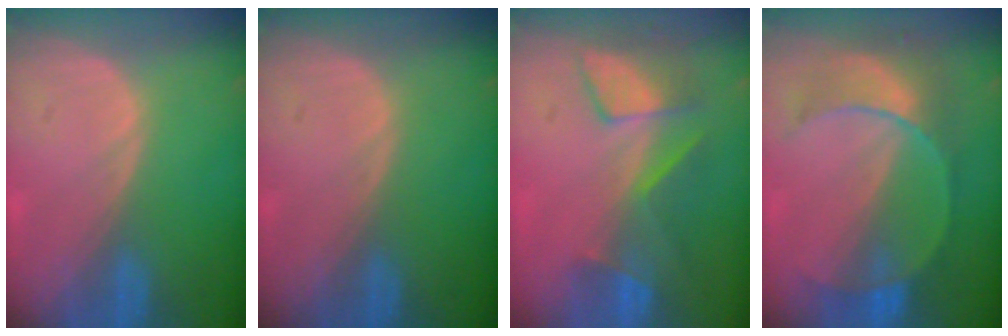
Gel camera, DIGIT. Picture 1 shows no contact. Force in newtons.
{"total": 0.0}
{"total": 8.5, "press": 7.2, "slide": 4.5}
{"total": 7.7, "press": 7.7, "slide": 0.7}